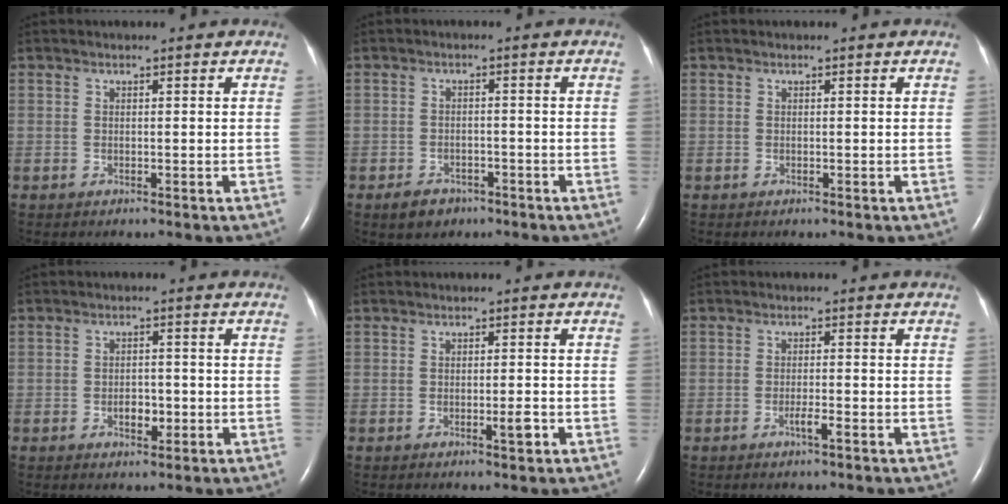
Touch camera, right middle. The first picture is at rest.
{"total": 3.4, "force": [-2.3, 2.2, 1.2], "torque": [-0.026, 0.003, -0.028]}
{"total": 0.0}
{"total": 2.8, "force": [-0.9, 1.5, 2.1], "torque": [-0.035, 0.005, -0.010]}
{"total": 1.8, "force": [-0.7, 0.2, 1.6], "torque": [-0.027, -0.003, -0.011]}
{"total": 1.8, "force": [-1.0, 0.0, 1.6], "torque": [-0.031, -0.001, -0.018]}